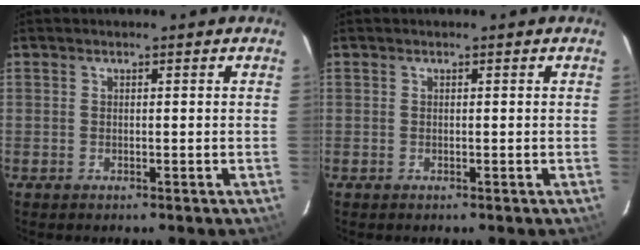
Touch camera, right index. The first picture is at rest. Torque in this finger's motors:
{"motor_torque": [0.00, 0.00, 0.00, 0.00]}